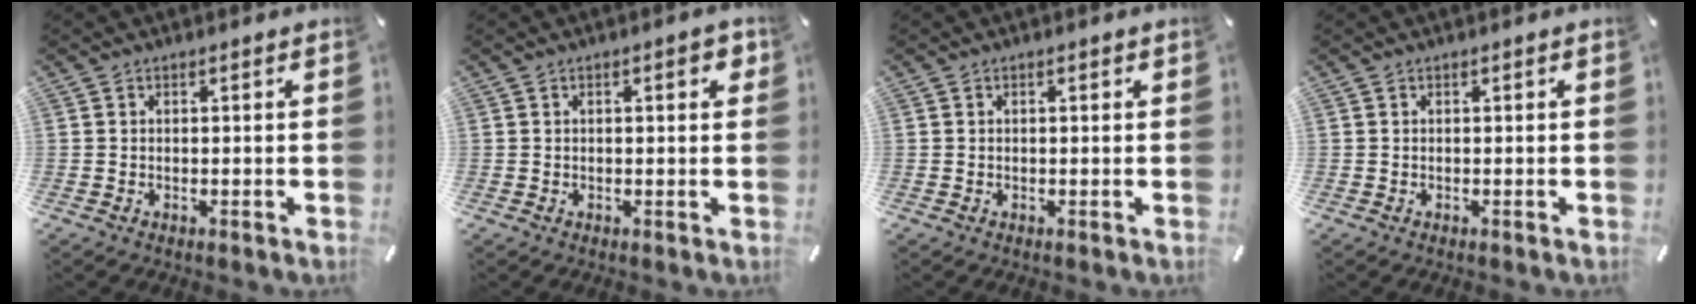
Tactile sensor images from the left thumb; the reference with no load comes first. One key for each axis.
{"total": 3.2, "fx": 1.0, "fy": 1.1, "fz": 2.9, "tx": -0.034, "ty": -0.003, "tz": 0.009}
{"total": 0.5, "fx": 0.1, "fy": 0.3, "fz": 0.4, "tx": -0.008, "ty": 0.001, "tz": 0.000}
{"total": 0.0}